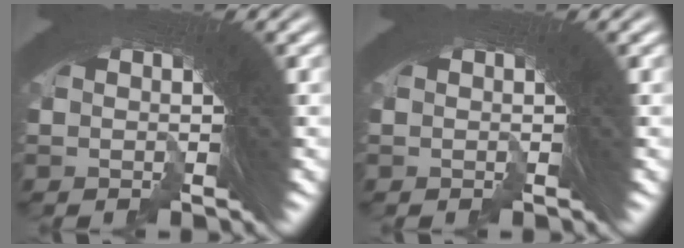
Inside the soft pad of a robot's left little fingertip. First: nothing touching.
{"total": 0.0}